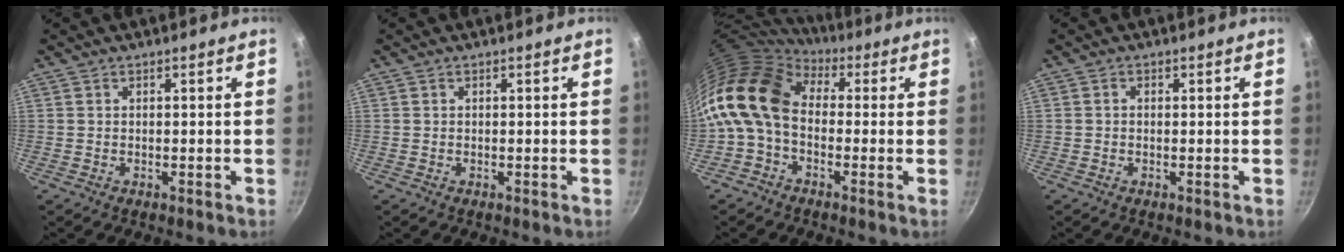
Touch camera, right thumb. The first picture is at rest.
{"total": 0.0}
{"total": 14.3, "force": [0.5, 10.1, 10.1], "torque": [-0.188, 0.026, -0.015]}
{"total": 0.7, "force": [0.0, 0.6, 0.4], "torque": [-0.007, 0.005, 0.000]}